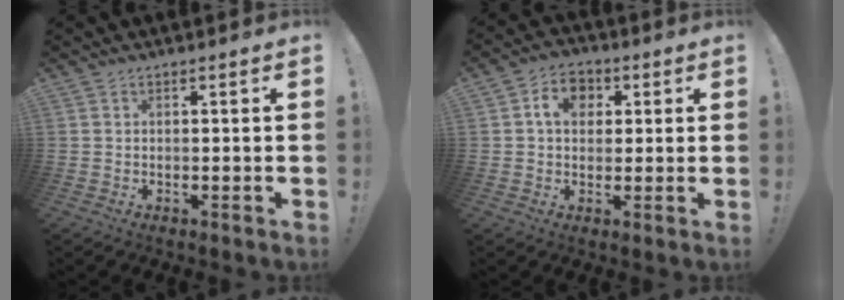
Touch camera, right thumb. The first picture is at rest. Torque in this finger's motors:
{"motor_torque": [-0.01, 0.09, 0.01, -0.01, 0.00]}